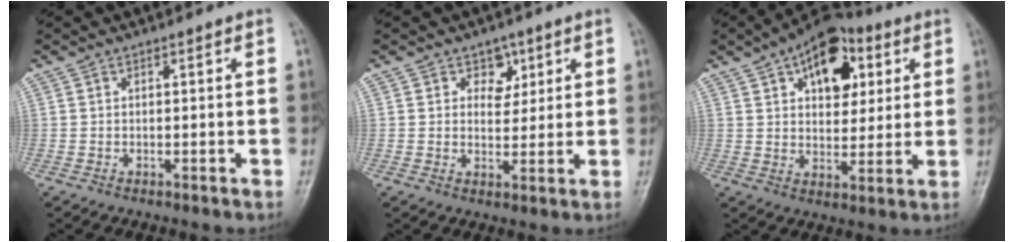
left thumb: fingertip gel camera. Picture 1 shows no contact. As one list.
[{"total": 4.6, "force": [2.1, 3.5, 2.0], "torque": [0.005, -0.009, 0.030]}, {"total": 14.9, "force": [6.0, 8.9, 10.3], "torque": [-0.106, -0.005, 0.091]}]